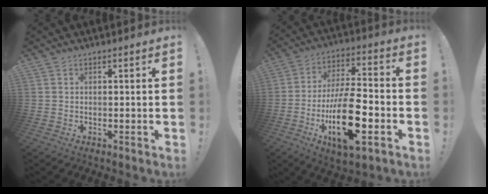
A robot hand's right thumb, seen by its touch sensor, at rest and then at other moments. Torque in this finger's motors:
{"motor_torque": [2.60, 2.41, 2.01, -0.76, 0.64]}